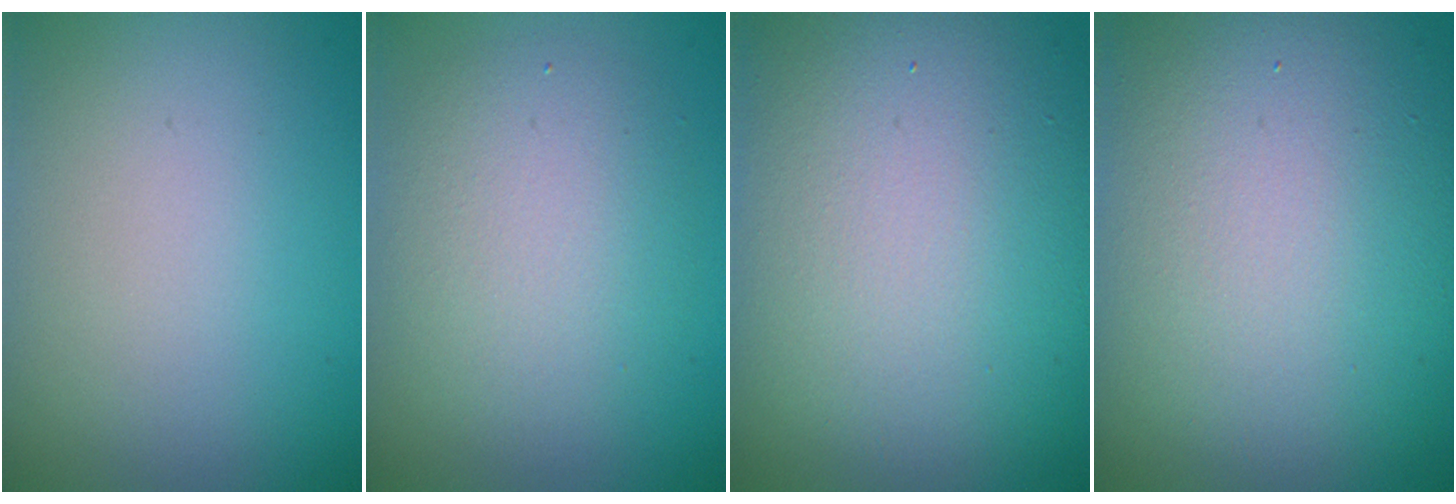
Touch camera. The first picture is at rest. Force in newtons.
{"total": 4.3, "press": 4.3, "slide": 0.2}
{"total": 14.6, "press": 14.6, "slide": 0.8}
{"total": 14.5, "press": 14.5, "slide": 0.8}